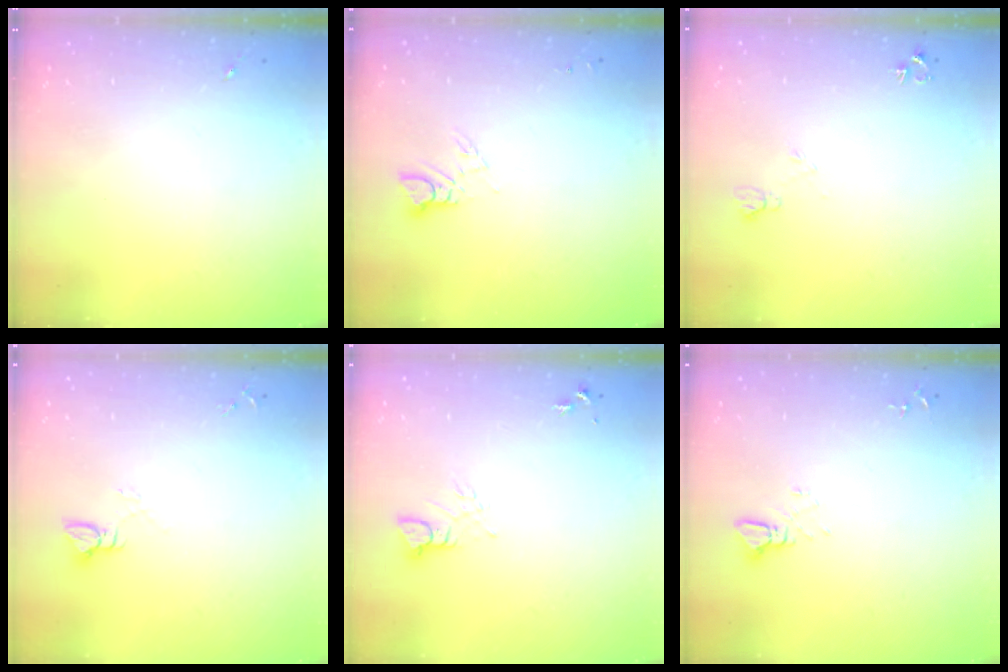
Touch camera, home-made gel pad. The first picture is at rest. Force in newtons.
{"total": 3.6, "press": 3.6, "slide": 0.2}
{"total": 6.2, "press": 6.1, "slide": 1.2}
{"total": 3.8, "press": 3.8, "slide": 0.5}
{"total": 3.5, "press": 3.5, "slide": 0.2}
{"total": 2.5, "press": 2.5, "slide": 0.1}